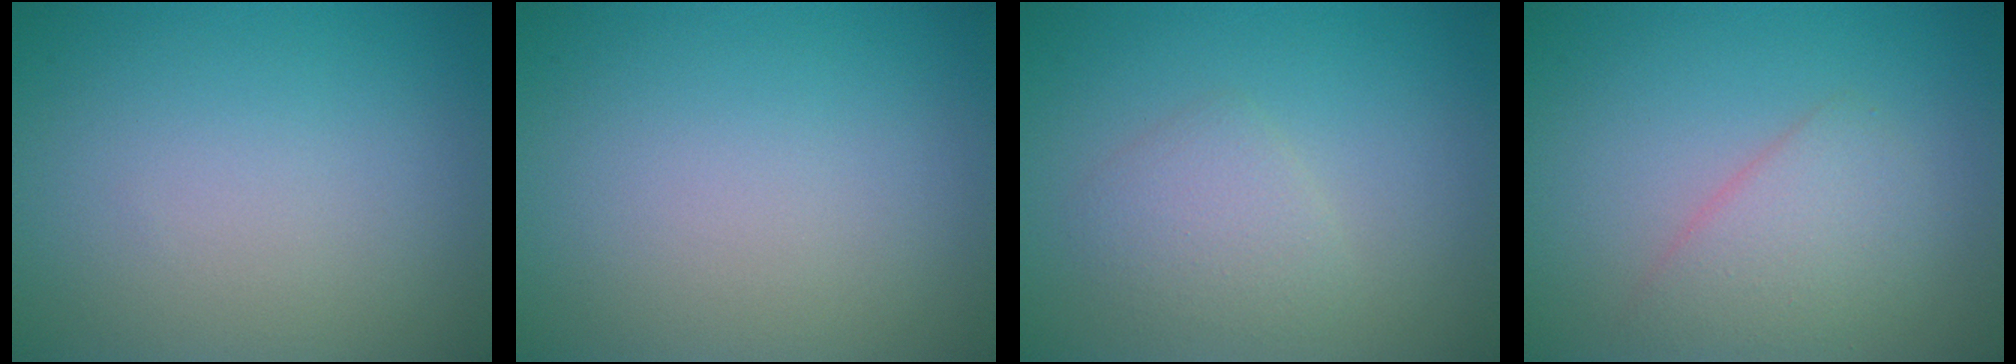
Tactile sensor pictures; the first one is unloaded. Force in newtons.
{"total": 0.0}
{"total": 2.2, "press": 2.2, "slide": 0.1}
{"total": 2.8, "press": 2.7, "slide": 0.2}